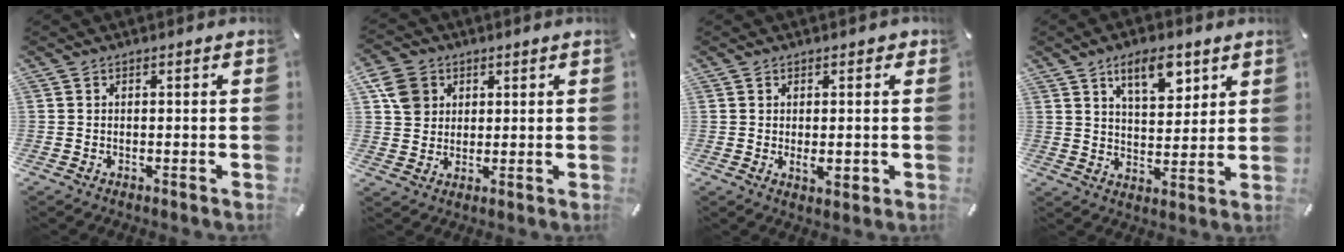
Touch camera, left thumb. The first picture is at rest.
{"total": 7.6, "force": [2.5, 6.7, 2.8], "torque": [-0.053, 0.004, 0.049]}
{"total": 4.3, "force": [0.0, 2.8, 3.3], "torque": [-0.036, -0.006, -0.002]}
{"total": 10.0, "force": [5.9, 4.8, 6.5], "torque": [-0.095, -0.023, 0.099]}